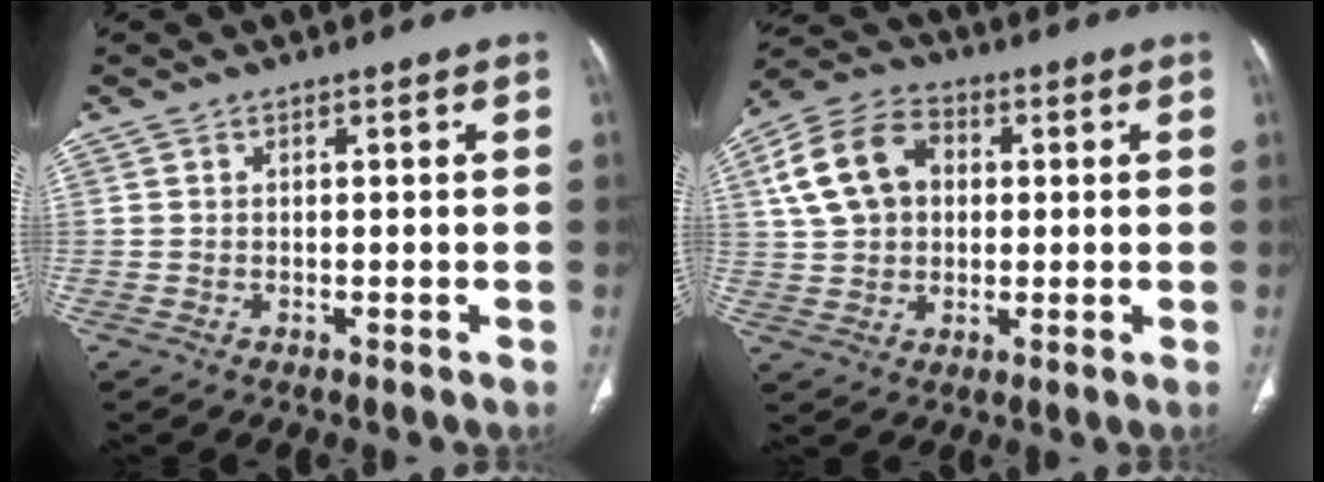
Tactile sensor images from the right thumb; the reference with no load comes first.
{"total": 12.6, "force": [2.6, 9.4, 8.0], "torque": [-0.138, 0.017, 0.041]}